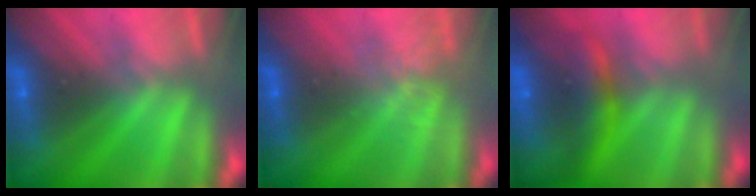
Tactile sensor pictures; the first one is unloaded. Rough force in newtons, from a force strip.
{"total": 1.5}
{"total": 8.2}